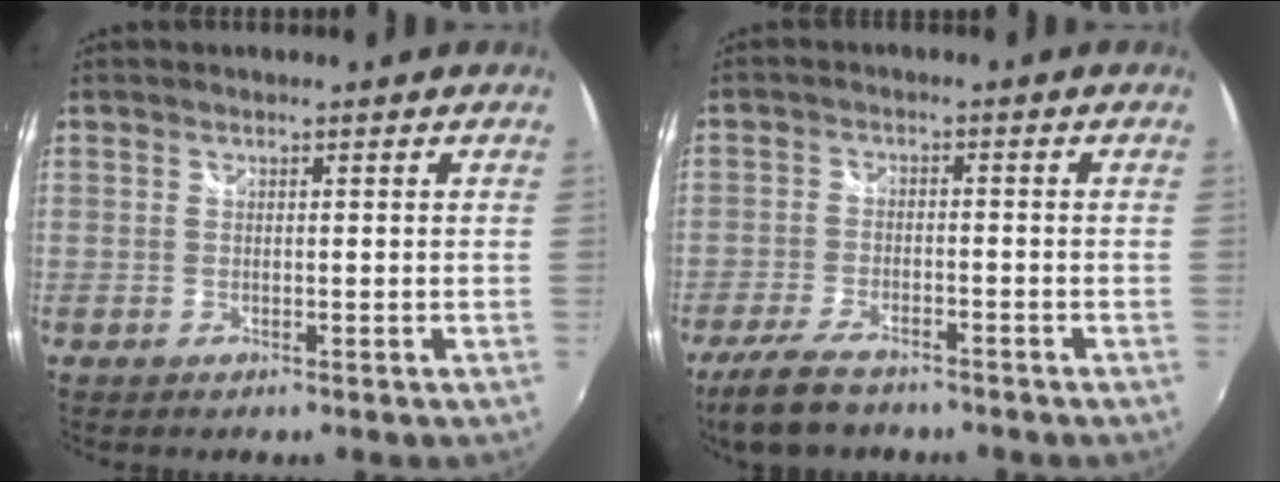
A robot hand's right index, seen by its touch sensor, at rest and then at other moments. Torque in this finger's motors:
{"motor_torque": [0.59, -0.37, 0.24, 0.05]}